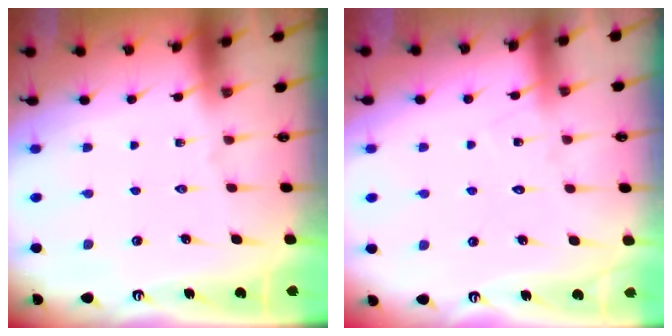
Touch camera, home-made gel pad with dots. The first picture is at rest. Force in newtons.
{"total": 5.3, "press": 5.3, "slide": 0.4}